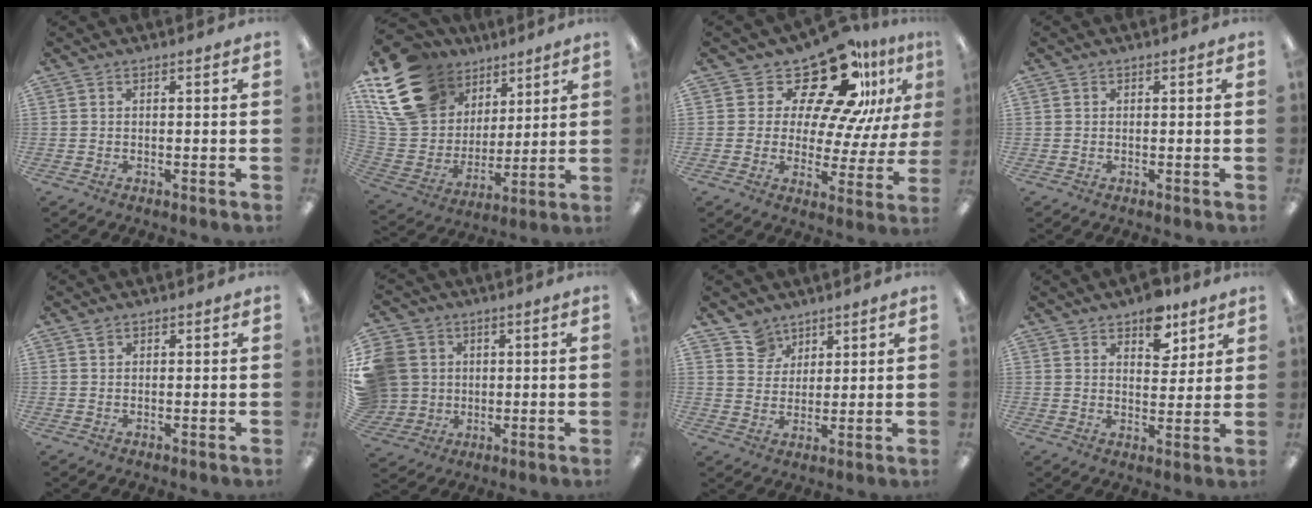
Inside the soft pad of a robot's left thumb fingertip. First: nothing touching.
{"total": 21.2, "force": [11.4, 14.9, 10.0], "torque": [-0.198, -0.047, 0.225]}
{"total": 19.6, "force": [13.8, 8.3, 11.2], "torque": [-0.182, -0.096, 0.234]}
{"total": 0.0}
{"total": 0.9, "force": [0.6, 0.6, 0.3], "torque": [-0.006, 0.002, 0.012]}
{"total": 11.0, "force": [2.5, 10.3, 2.9], "torque": [-0.094, 0.001, 0.057]}
{"total": 6.5, "force": [4.8, 4.4, 0.1], "torque": [-0.013, -0.023, 0.092]}
{"total": 8.5, "force": [6.0, 4.7, 3.8], "torque": [-0.037, -0.027, 0.101]}